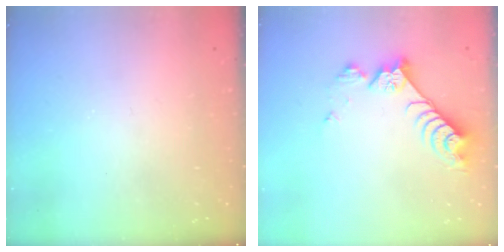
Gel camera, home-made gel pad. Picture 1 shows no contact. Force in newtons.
{"total": 9.6, "press": 9.6, "slide": 0.6}